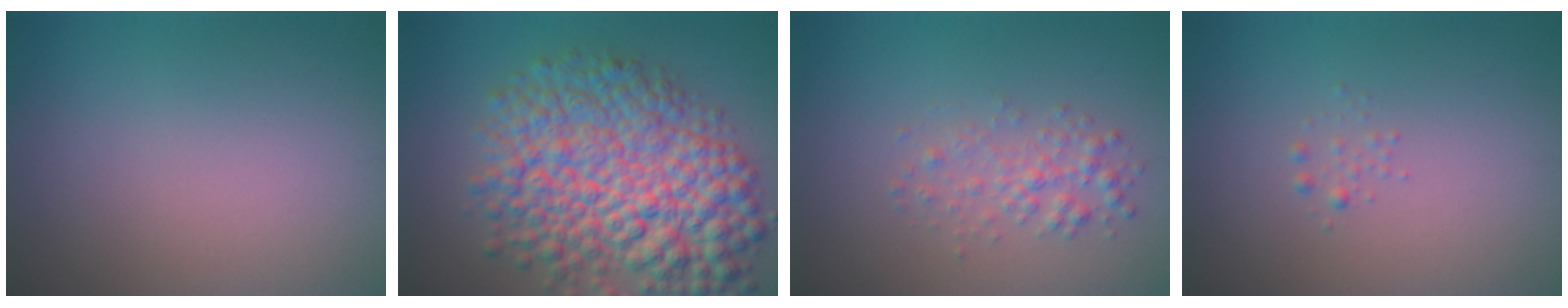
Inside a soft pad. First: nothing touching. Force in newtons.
{"total": 10.8, "press": 10.8, "slide": 0.2}
{"total": 2.1, "press": 2.1, "slide": 0.0}
{"total": 0.7, "press": 0.7, "slide": 0.0}